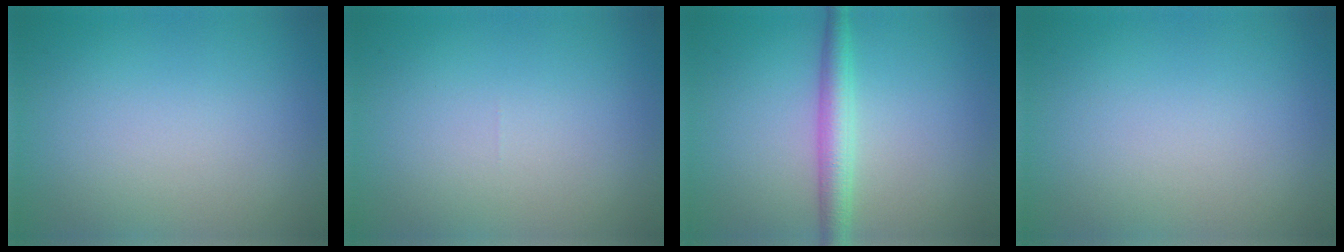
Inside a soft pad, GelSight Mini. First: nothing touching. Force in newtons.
{"total": 0.0}
{"total": 2.9, "press": 2.9, "slide": 0.1}
{"total": 0.0}